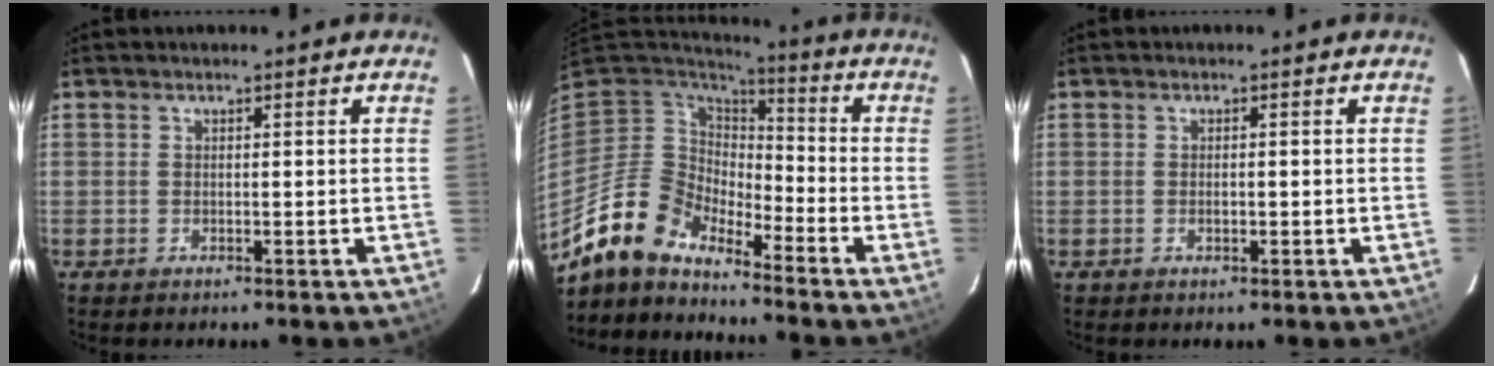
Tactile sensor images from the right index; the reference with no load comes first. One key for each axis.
{"total": 11.2, "fx": -10.2, "fy": 3.9, "fz": 2.7, "tx": -0.059, "ty": 0.016, "tz": -0.201}
{"total": 1.1, "fx": -0.3, "fy": 0.6, "fz": 0.9, "tx": -0.015, "ty": 0.002, "tz": -0.005}